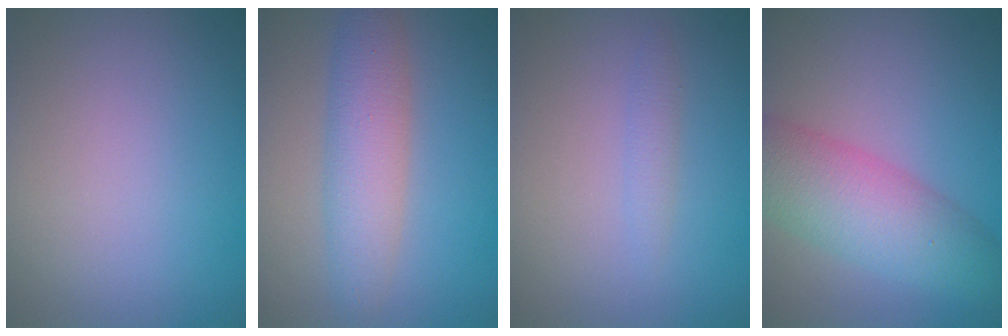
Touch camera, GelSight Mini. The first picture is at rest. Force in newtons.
{"total": 4.3, "press": 4.3, "slide": 0.0}
{"total": 1.0, "press": 1.0, "slide": 0.0}
{"total": 7.2, "press": 7.2, "slide": 0.2}